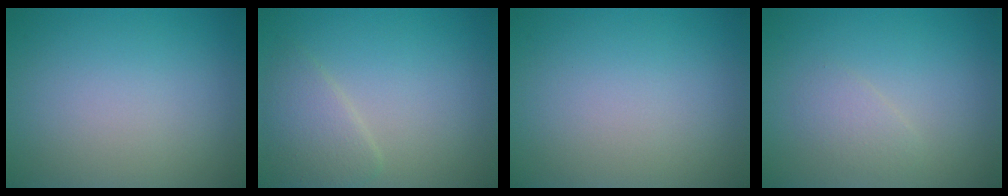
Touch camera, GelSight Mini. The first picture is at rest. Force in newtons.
{"total": 2.6, "press": 2.6, "slide": 0.0}
{"total": 0.0}
{"total": 1.3, "press": 1.3, "slide": 0.1}